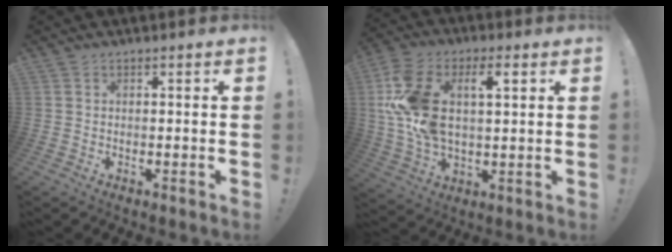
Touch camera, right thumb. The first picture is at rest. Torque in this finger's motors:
{"motor_torque": [2.49, 2.52, 1.33, -0.82, 0.46]}